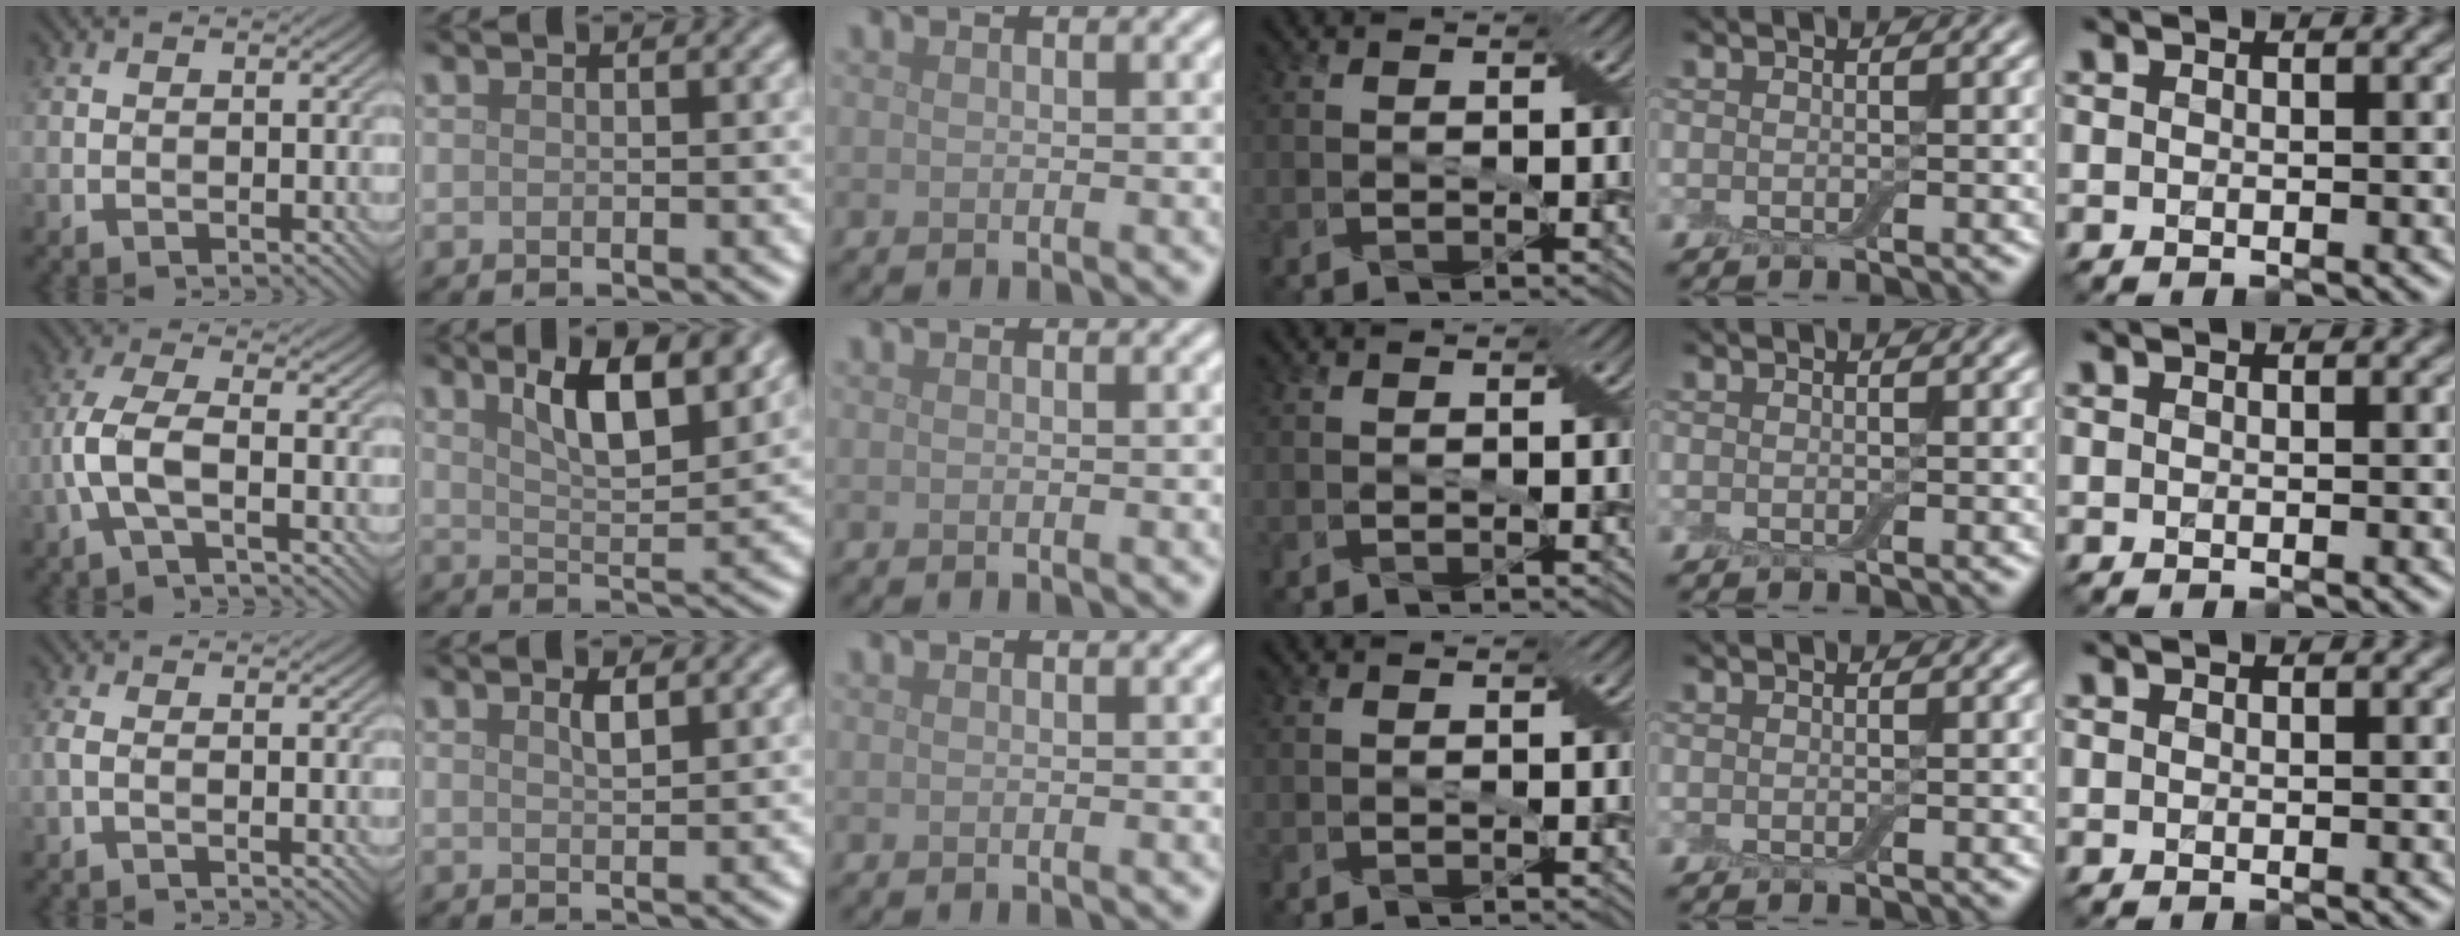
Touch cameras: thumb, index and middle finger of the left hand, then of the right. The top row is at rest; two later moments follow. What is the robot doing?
{"motion": "insert", "object": "box of matches"}